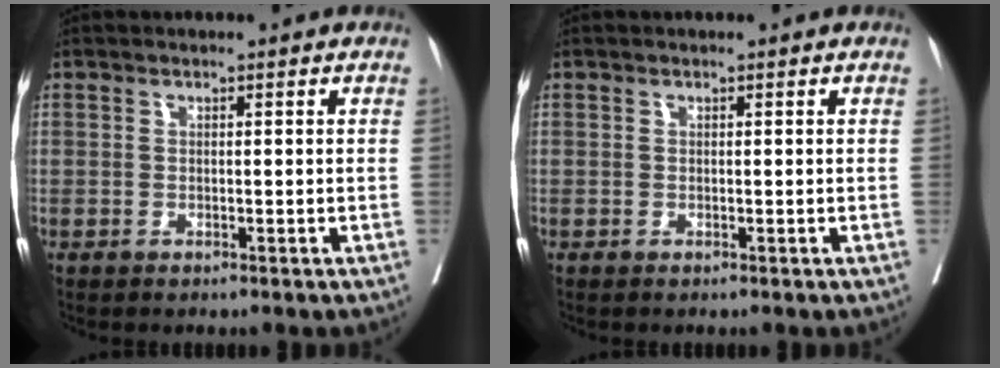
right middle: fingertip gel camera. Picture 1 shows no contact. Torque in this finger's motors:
{"motor_torque": [0.02, -0.33, 0.02, 0.00]}